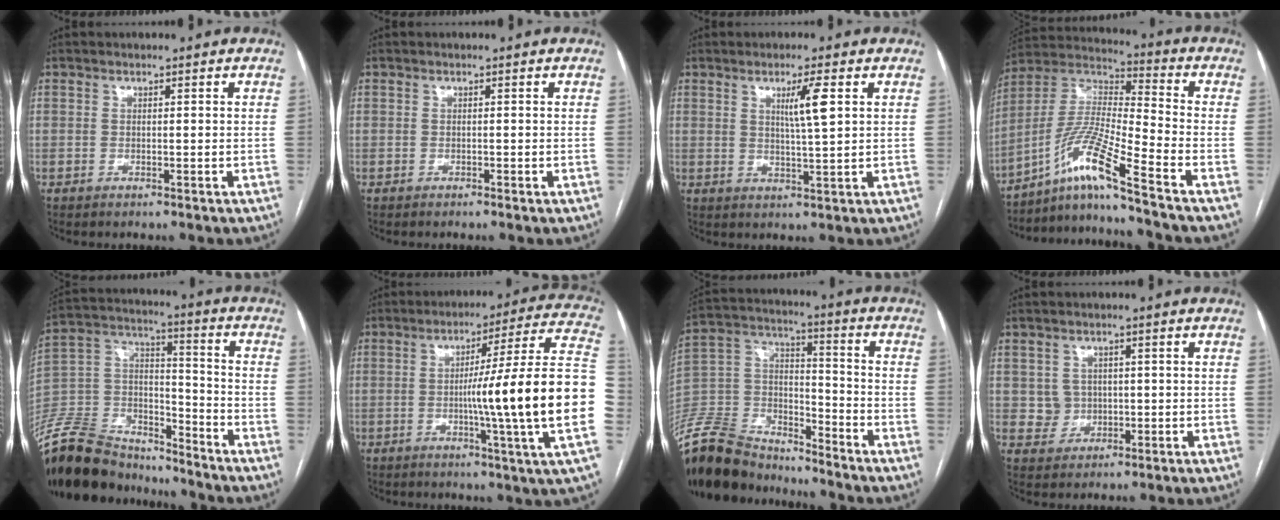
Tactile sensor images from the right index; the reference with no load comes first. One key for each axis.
{"total": 0.0}
{"total": 4.9, "fx": 1.8, "fy": -0.2, "fz": 4.6, "tx": -0.077, "ty": -0.004, "tz": 0.031}
{"total": 12.1, "fx": -8.2, "fy": -1.5, "fz": 8.8, "tx": -0.189, "ty": 0.003, "tz": -0.154}
{"total": 22.9, "fx": -20.2, "fy": 7.6, "fz": 7.5, "tx": -0.196, "ty": 0.010, "tz": -0.349}
{"total": 21.1, "fx": -2.9, "fy": -2.5, "fz": 20.8, "tx": -0.241, "ty": 0.008, "tz": -0.059}
{"total": 20.8, "fx": -19.0, "fy": 6.6, "fz": 5.5, "tx": -0.150, "ty": 0.016, "tz": -0.333}
{"total": 3.1, "fx": 0.3, "fy": 3.0, "fz": 0.3, "tx": -0.001, "ty": 0.008, "tz": 0.010}